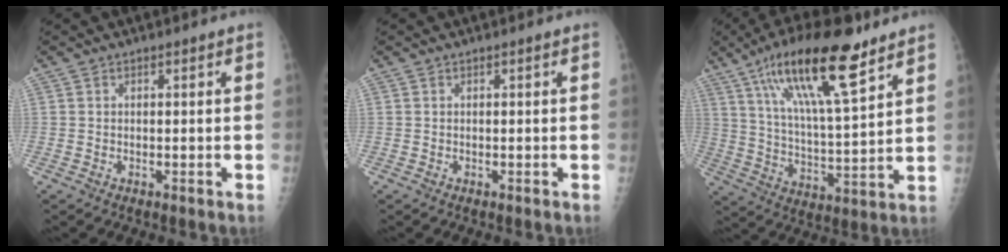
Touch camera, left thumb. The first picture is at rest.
{"total": 0.0}
{"total": 20.0, "force": [12.1, 4.9, 15.1], "torque": [-0.251, -0.041, 0.215]}